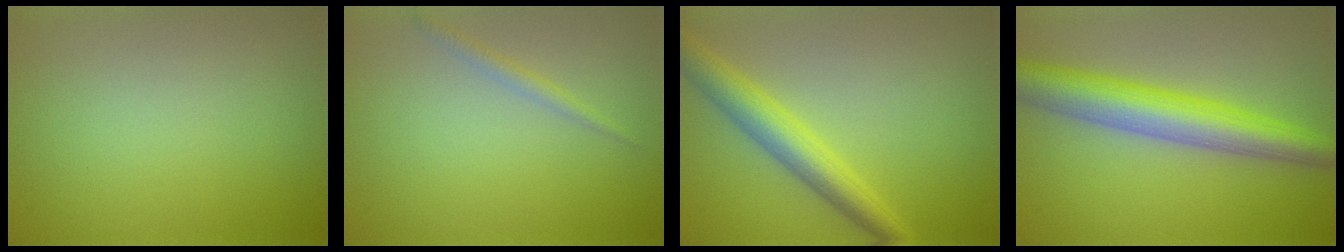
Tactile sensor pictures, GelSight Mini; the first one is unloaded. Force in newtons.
{"total": 1.2, "press": 1.2, "slide": 0.0}
{"total": 4.4, "press": 4.3, "slide": 0.1}
{"total": 7.0, "press": 7.0, "slide": 0.1}